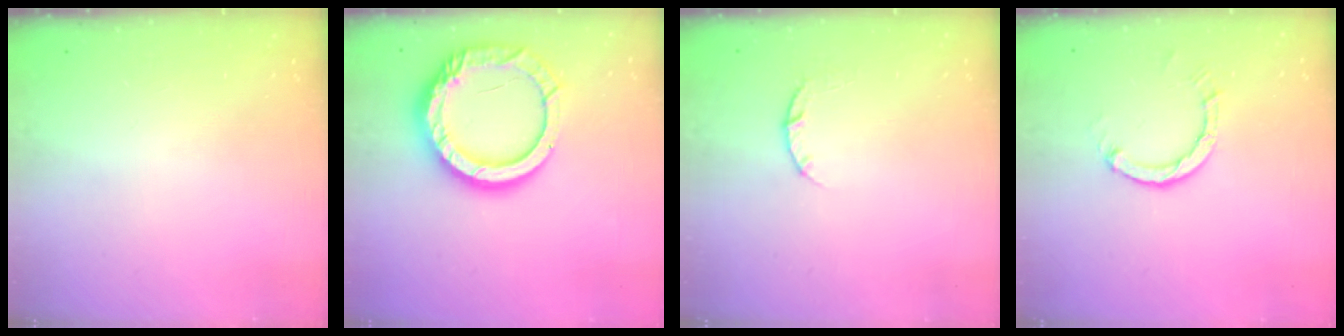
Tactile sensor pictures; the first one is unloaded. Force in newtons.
{"total": 16.9, "press": 16.8, "slide": 1.2}
{"total": 3.8, "press": 3.8, "slide": 0.5}
{"total": 3.0, "press": 3.0, "slide": 0.3}